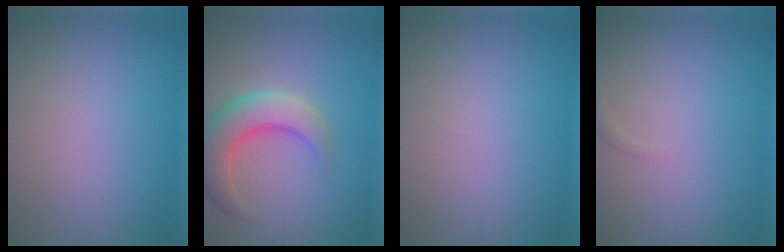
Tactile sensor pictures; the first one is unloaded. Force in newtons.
{"total": 6.5, "press": 6.5, "slide": 0.3}
{"total": 0.0}
{"total": 0.6, "press": 0.6, "slide": 0.1}